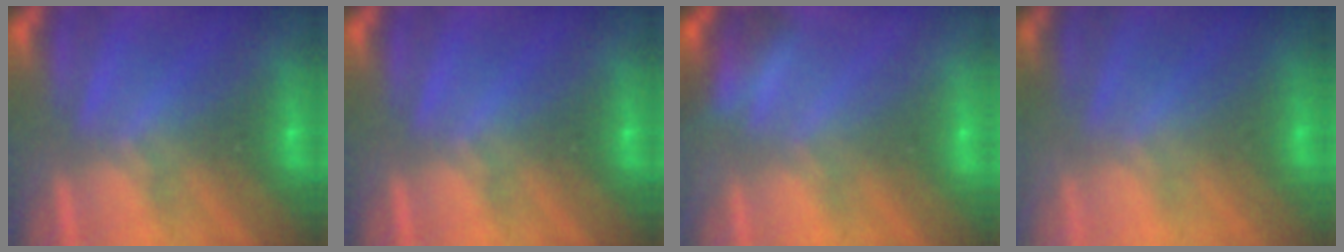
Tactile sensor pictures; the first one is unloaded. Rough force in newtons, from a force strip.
{"total": 0.0}
{"total": 2.7}
{"total": 2.9}